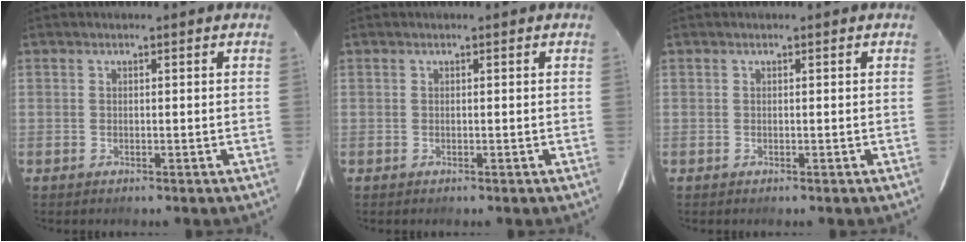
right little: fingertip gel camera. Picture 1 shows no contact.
{"total": 0.0}
{"total": 0.0}